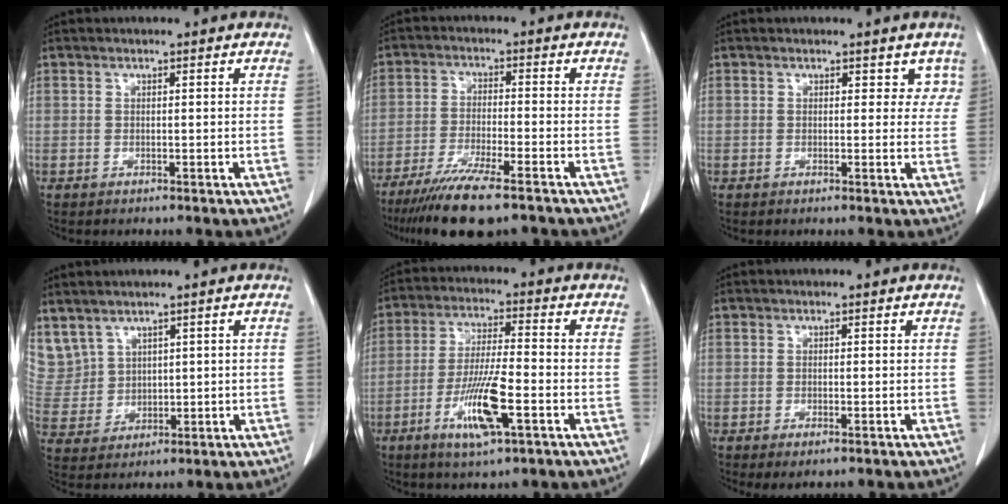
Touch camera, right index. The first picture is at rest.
{"total": 11.1, "force": [-8.3, 1.1, 7.3], "torque": [-0.121, -0.027, -0.137]}
{"total": 3.2, "force": [2.2, 2.1, 1.2], "torque": [0.018, -0.001, 0.021]}
{"total": 10.7, "force": [6.0, 8.4, 2.9], "torque": [-0.105, 0.032, 0.153]}
{"total": 10.4, "force": [-4.1, 1.3, 9.5], "torque": [-0.182, -0.011, -0.073]}
{"total": 1.6, "force": [-0.6, 0.5, 1.4], "torque": [-0.021, -0.003, -0.006]}